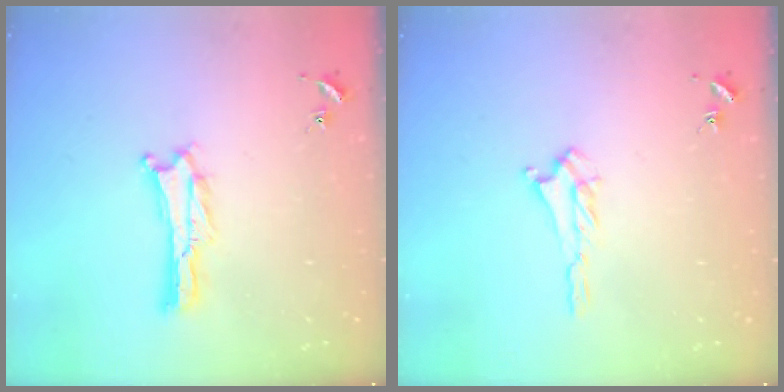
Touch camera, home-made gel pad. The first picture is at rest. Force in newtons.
{"total": 2.0, "press": 2.0, "slide": 0.5}